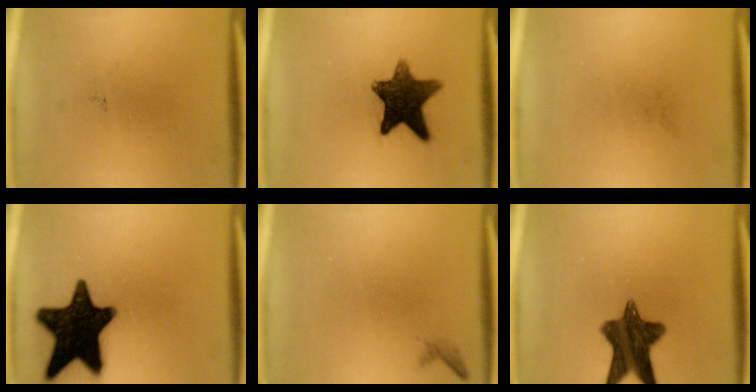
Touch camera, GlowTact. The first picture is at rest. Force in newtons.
{"total": 11.7}
{"total": 0.0}
{"total": 19.5}
{"total": 0.6}
{"total": 11.4}